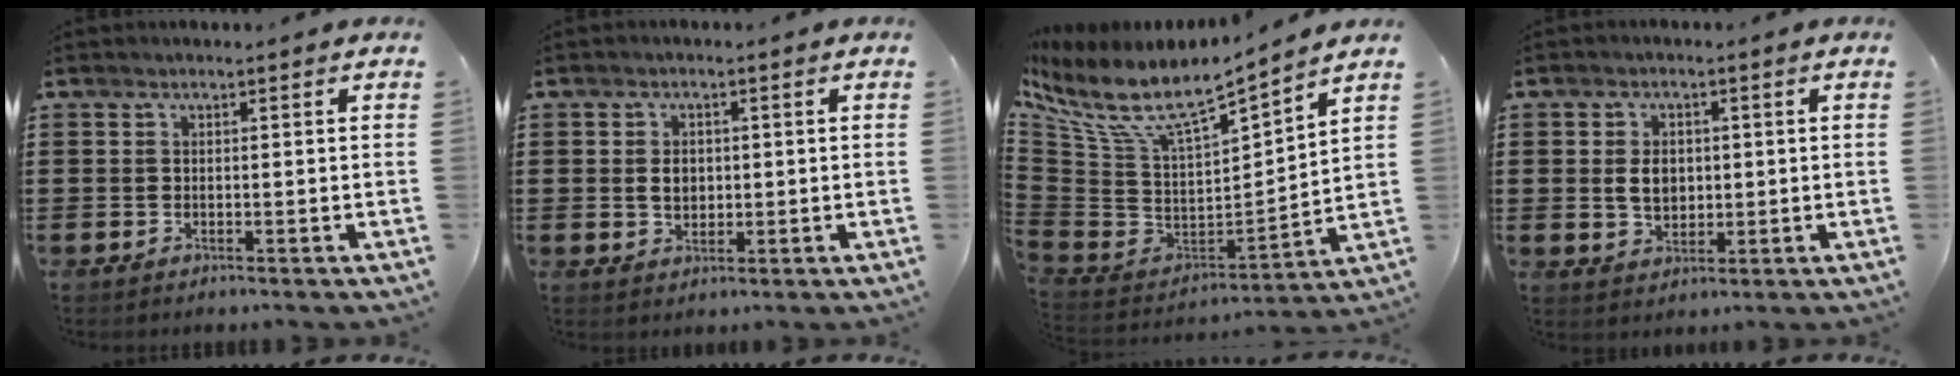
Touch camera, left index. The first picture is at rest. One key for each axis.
{"total": 2.8, "fx": 0.1, "fy": 2.1, "fz": 1.8, "tx": -0.033, "ty": 0.004, "tz": -0.002}
{"total": 8.0, "fx": 5.3, "fy": 2.3, "fz": 5.5, "tx": -0.130, "ty": -0.054, "tz": 0.085}
{"total": 3.9, "fx": 0.2, "fy": 2.8, "fz": 2.6, "tx": -0.050, "ty": 0.008, "tz": 0.000}